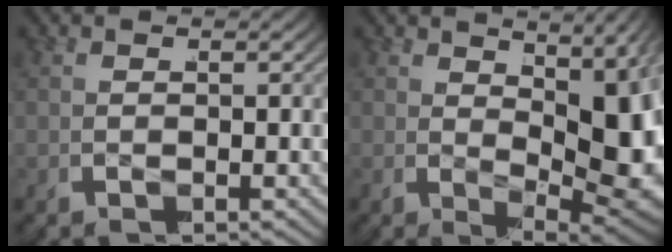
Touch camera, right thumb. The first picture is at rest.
{"total": 9.8, "force": [-0.8, 4.1, 8.9], "torque": [-0.148, -0.025, 0.011]}